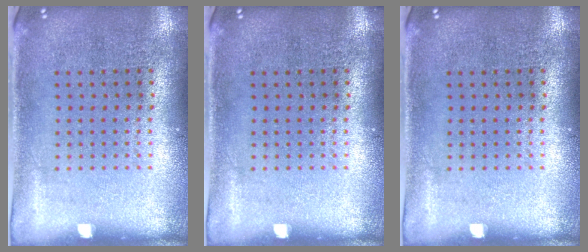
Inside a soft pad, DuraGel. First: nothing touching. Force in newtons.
{"total": 0.0}
{"total": 0.0}